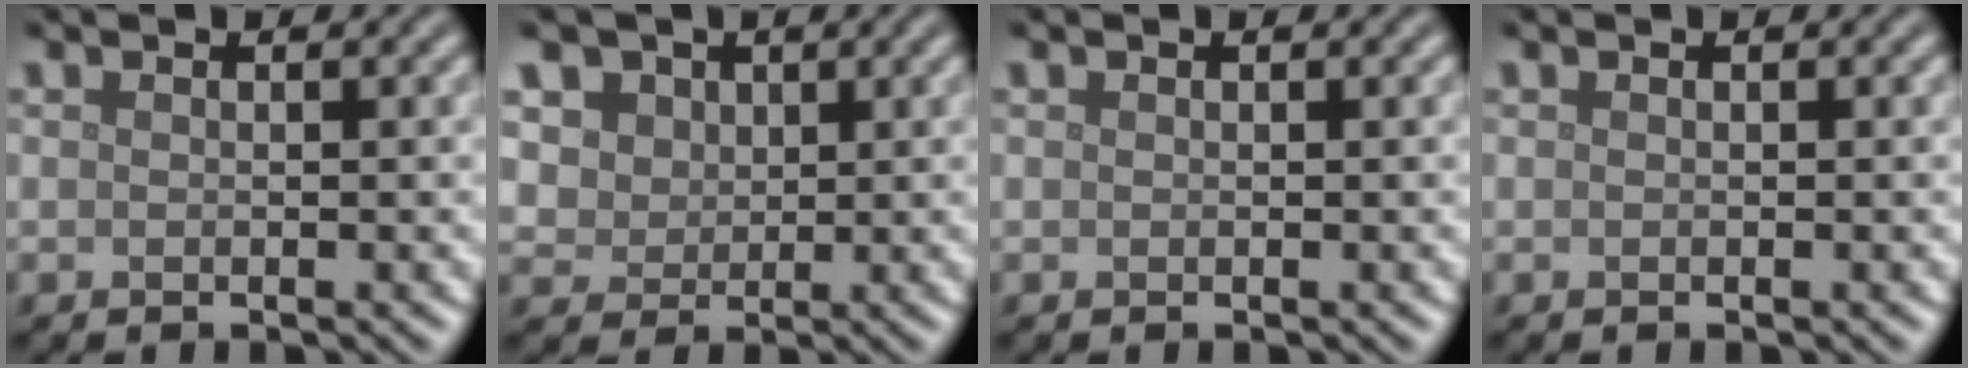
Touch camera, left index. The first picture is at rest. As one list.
[{"total": 5.6, "force": [2.8, 4.2, 2.3], "torque": [-0.049, 0.001, 0.039]}, {"total": 0.0}, {"total": 0.0}]